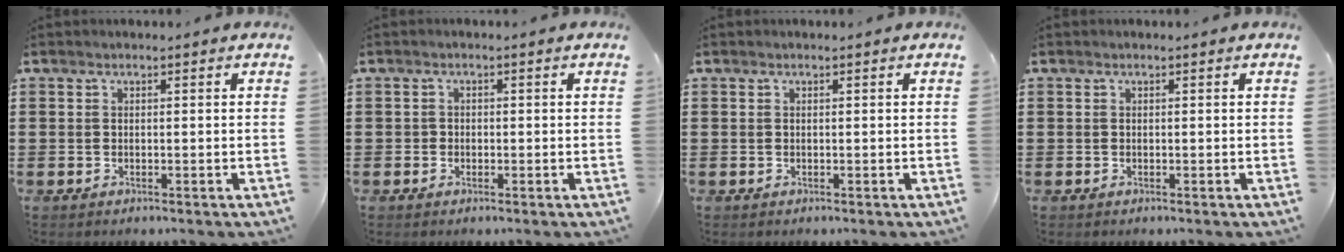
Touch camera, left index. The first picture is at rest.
{"total": 0.9, "force": [-0.3, 0.8, 0.1], "torque": [-0.005, 0.004, -0.009]}
{"total": 0.0}
{"total": 0.0}